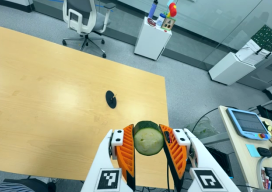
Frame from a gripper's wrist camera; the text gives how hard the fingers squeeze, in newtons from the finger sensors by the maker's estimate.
{"total": 11.4, "left": 11.8, "right": 11.0}